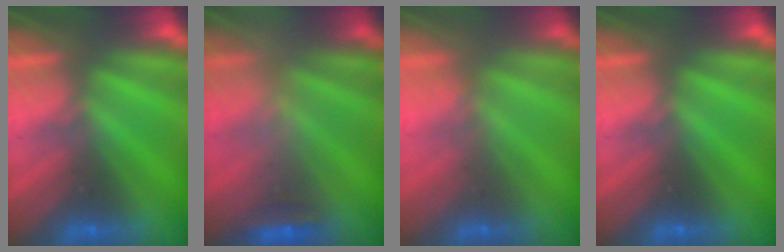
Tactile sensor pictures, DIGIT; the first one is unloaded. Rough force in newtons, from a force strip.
{"total": 2.4}
{"total": 2.0}
{"total": 0.0}